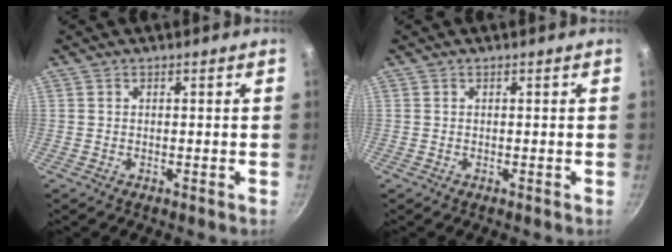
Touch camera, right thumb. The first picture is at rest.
{"total": 0.0}